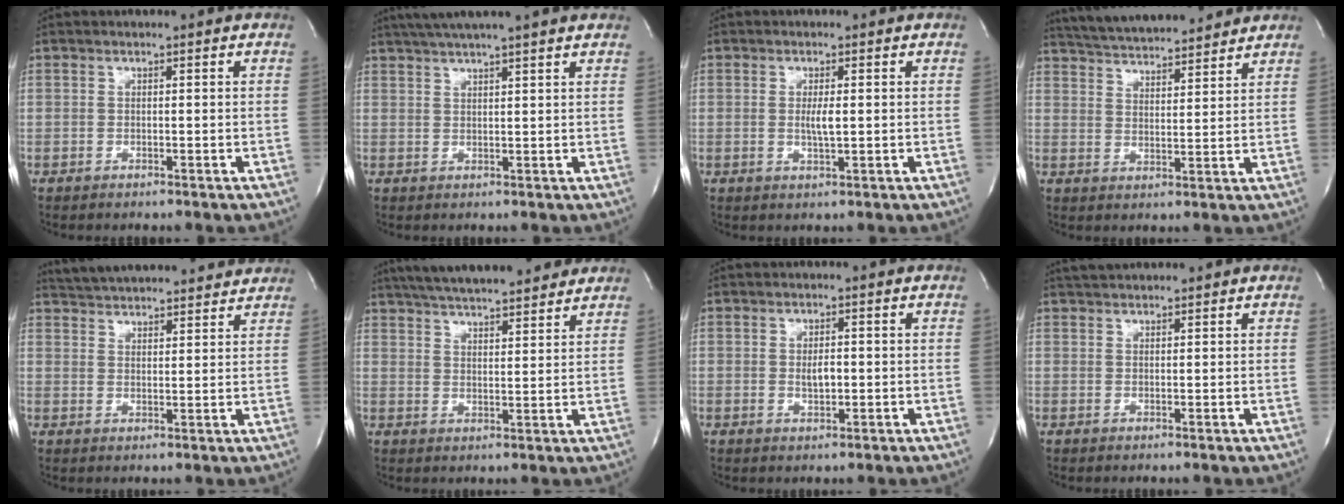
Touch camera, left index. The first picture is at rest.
{"total": 10.0, "force": [8.4, -0.5, 5.4], "torque": [-0.094, 0.035, 0.113]}
{"total": 2.4, "force": [0.1, 0.3, 2.4], "torque": [-0.049, -0.003, 0.003]}
{"total": 15.4, "force": [14.2, 2.0, 5.5], "torque": [-0.099, 0.027, 0.220]}
{"total": 16.8, "force": [15.8, 2.6, 5.0], "torque": [-0.087, 0.031, 0.224]}
{"total": 18.5, "force": [16.2, 2.9, 8.4], "torque": [-0.146, 0.034, 0.238]}
{"total": 2.3, "force": [0.0, 0.9, 2.1], "torque": [-0.039, -0.001, 0.002]}
{"total": 3.0, "force": [2.9, 0.5, 0.8], "torque": [-0.017, 0.024, 0.052]}